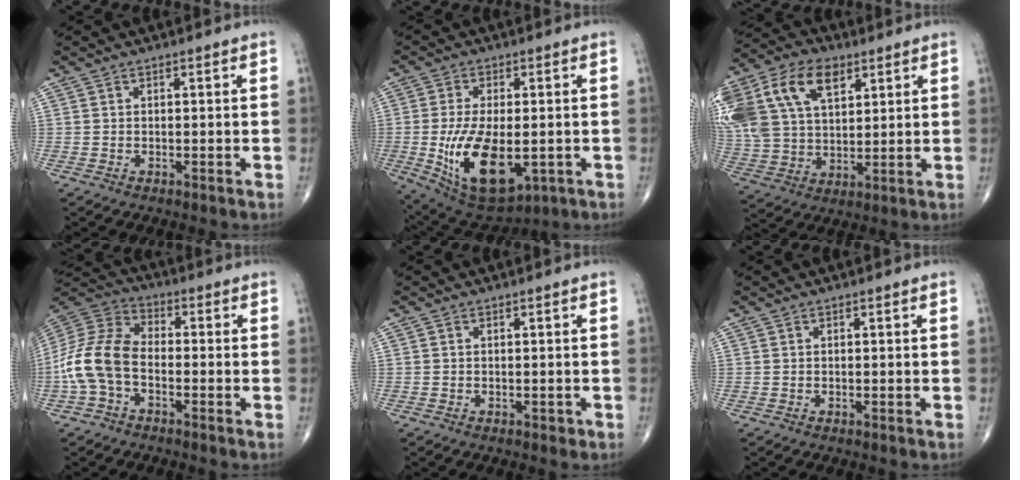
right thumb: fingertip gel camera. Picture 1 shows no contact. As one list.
[{"total": 16.4, "force": [-3.2, 8.3, 13.8], "torque": [-0.243, -0.017, -0.030]}, {"total": 23.7, "force": [9.7, 15.1, 15.5], "torque": [-0.354, 0.026, 0.186]}, {"total": 12.4, "force": [-3.2, 7.8, 9.1], "torque": [-0.189, 0.036, -0.073]}, {"total": 0.9, "force": [-0.3, 0.6, 0.5], "torque": [-0.005, 0.000, -0.004]}, {"total": 0.0}]